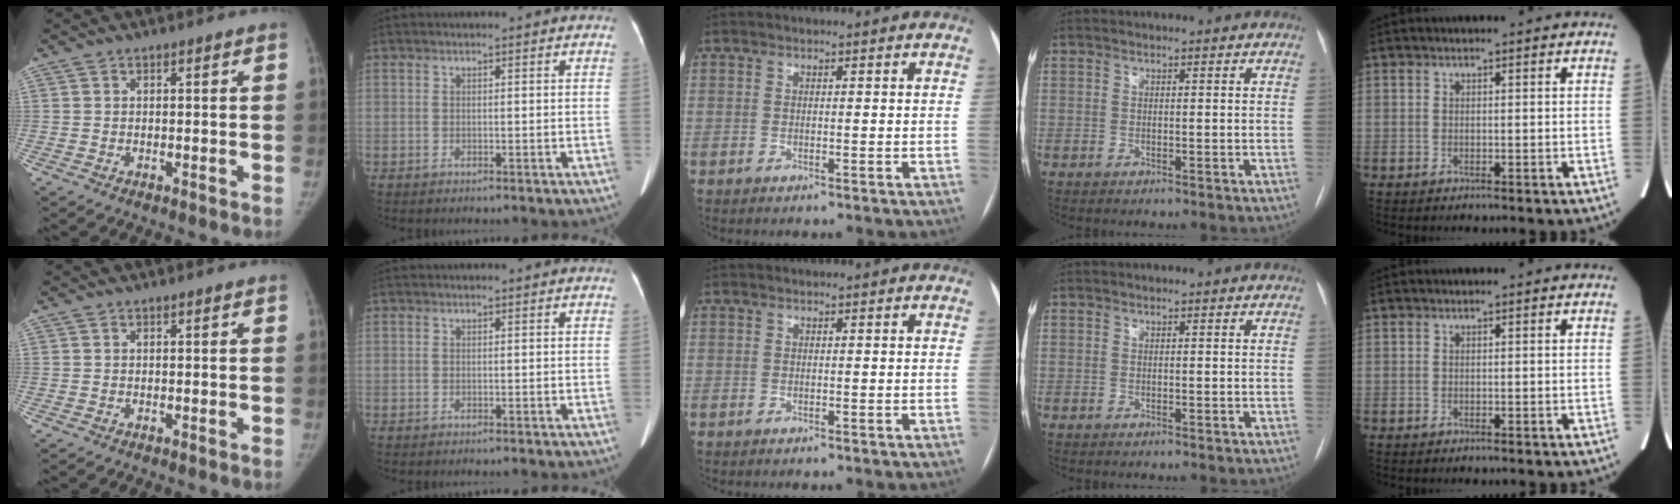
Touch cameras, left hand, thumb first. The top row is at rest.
{}